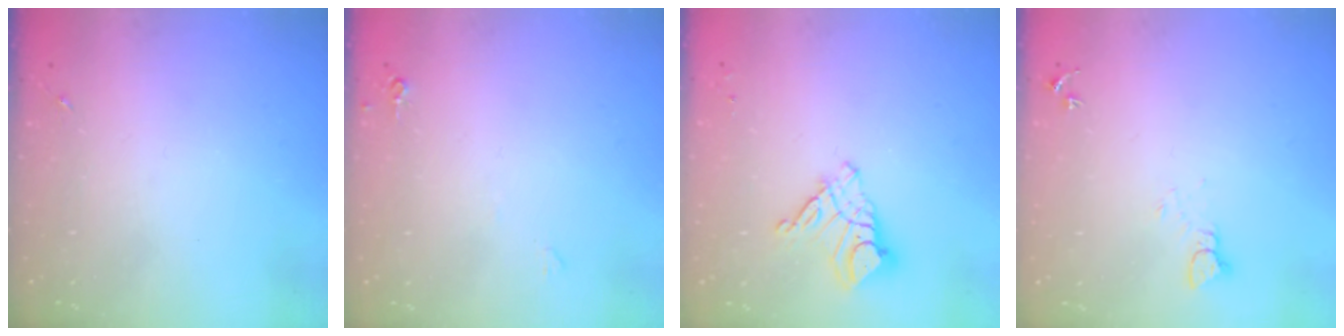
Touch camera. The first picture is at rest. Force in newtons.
{"total": 4.1, "press": 4.0, "slide": 0.7}
{"total": 9.7, "press": 9.7, "slide": 1.1}
{"total": 3.7, "press": 3.7, "slide": 0.1}